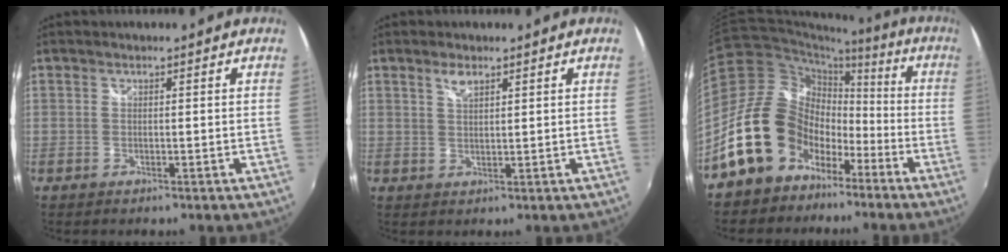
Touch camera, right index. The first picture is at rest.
{"total": 2.5, "force": [1.6, 0.9, 1.6], "torque": [-0.027, 0.002, 0.029]}
{"total": 18.1, "force": [-9.6, 13.3, 7.6], "torque": [-0.162, 0.033, -0.155]}